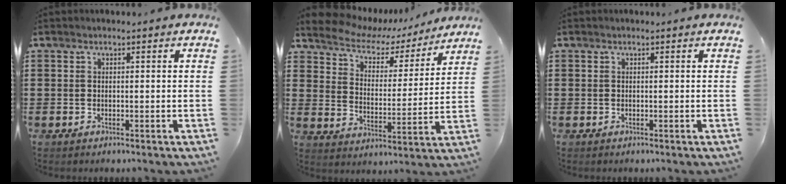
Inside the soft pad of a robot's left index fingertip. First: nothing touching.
{"total": 5.4, "force": [4.9, 1.9, 1.4], "torque": [-0.056, -0.031, 0.079]}
{"total": 0.0}